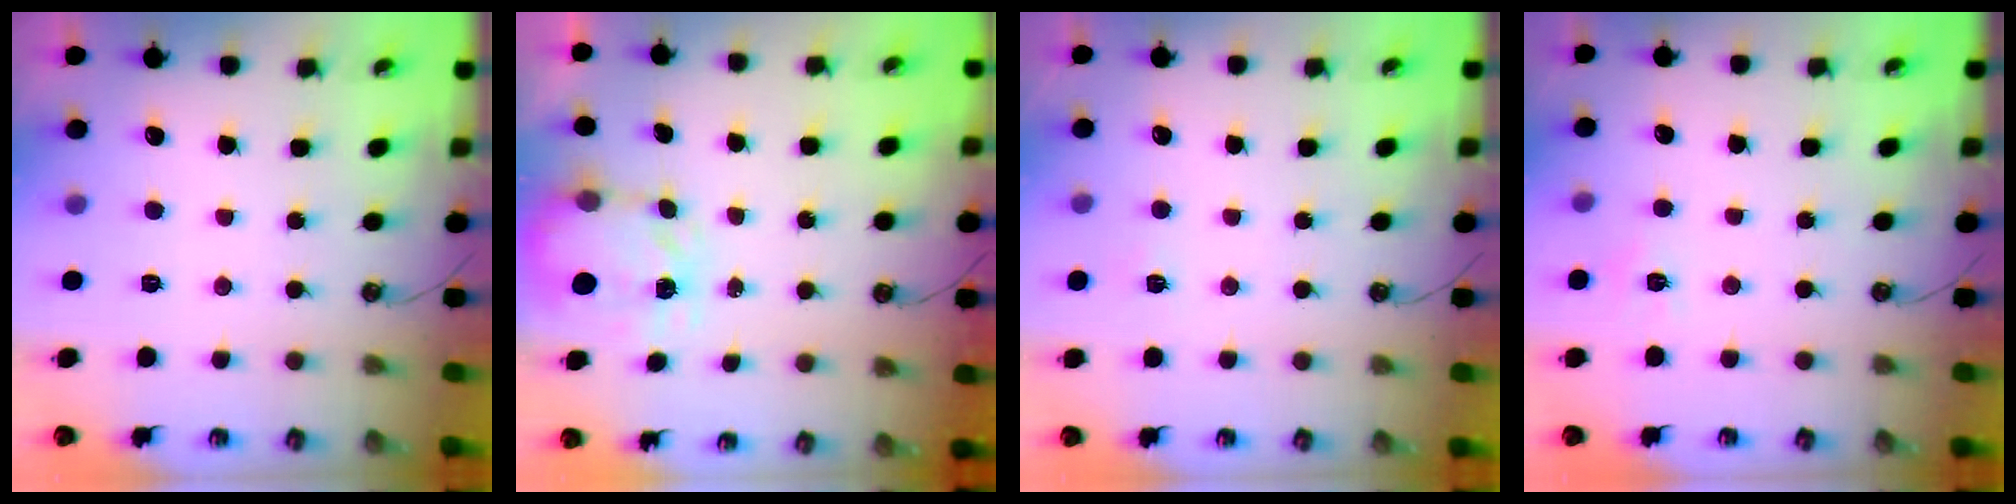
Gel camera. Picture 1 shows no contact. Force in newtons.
{"total": 3.7, "press": 3.6, "slide": 0.5}
{"total": 2.7, "press": 2.6, "slide": 0.4}
{"total": 4.8, "press": 4.8, "slide": 0.7}